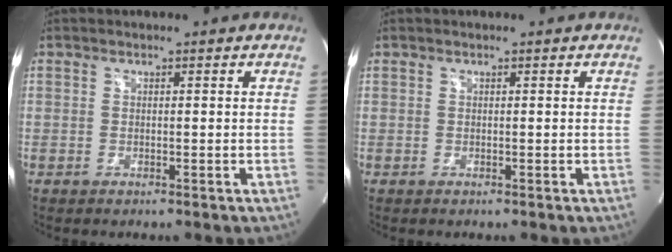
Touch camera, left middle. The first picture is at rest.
{"total": 0.0}